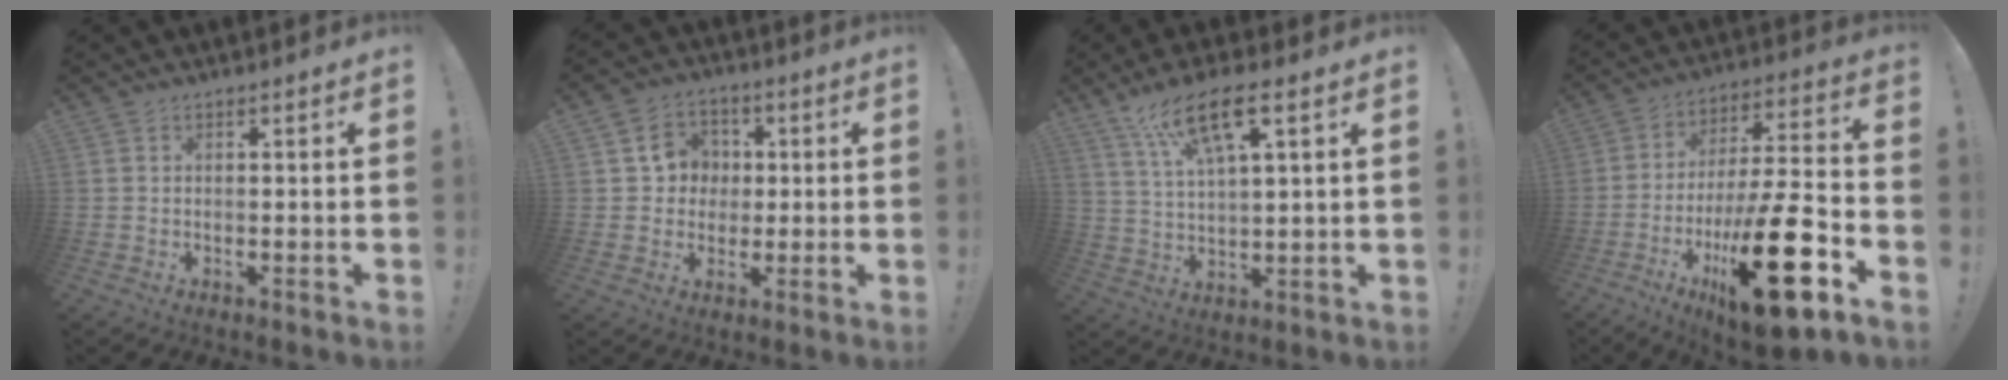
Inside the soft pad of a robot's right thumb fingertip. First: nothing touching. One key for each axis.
{"total": 8.7, "fx": 1.3, "fy": 8.4, "fz": 2.1, "tx": -0.028, "ty": 0.006, "tz": 0.031}
{"total": 13.0, "fx": 7.1, "fy": 4.0, "fz": 10.2, "tx": -0.177, "ty": -0.018, "tz": 0.123}
{"total": 25.3, "fx": -10.6, "fy": 7.1, "fz": 21.8, "tx": -0.353, "ty": 0.060, "tz": -0.164}